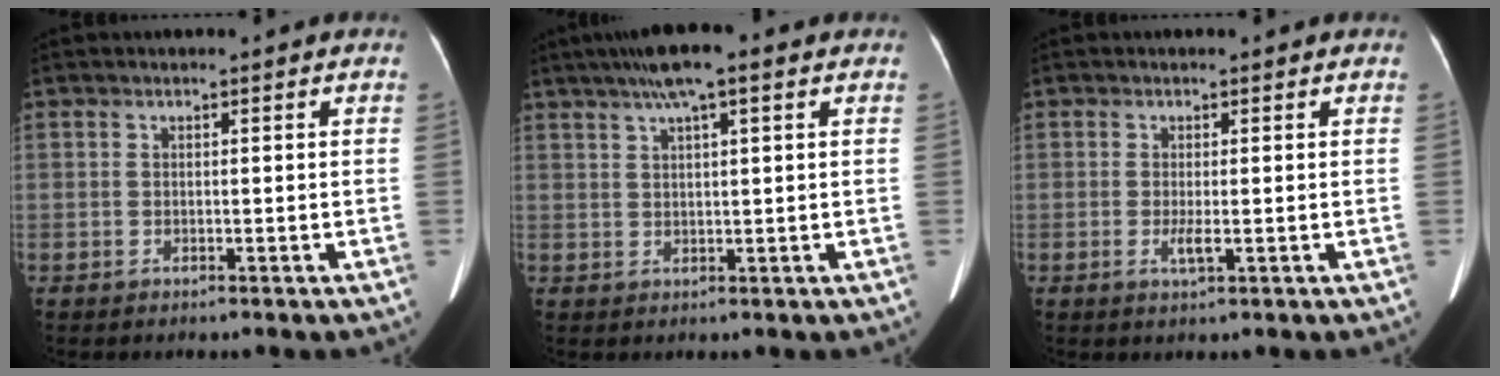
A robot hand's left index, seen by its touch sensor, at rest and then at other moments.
{"total": 7.1, "force": [4.4, 0.8, 5.5], "torque": [-0.091, 0.032, 0.068]}
{"total": 2.0, "force": [-0.1, 0.3, 1.9], "torque": [-0.035, -0.002, -0.003]}